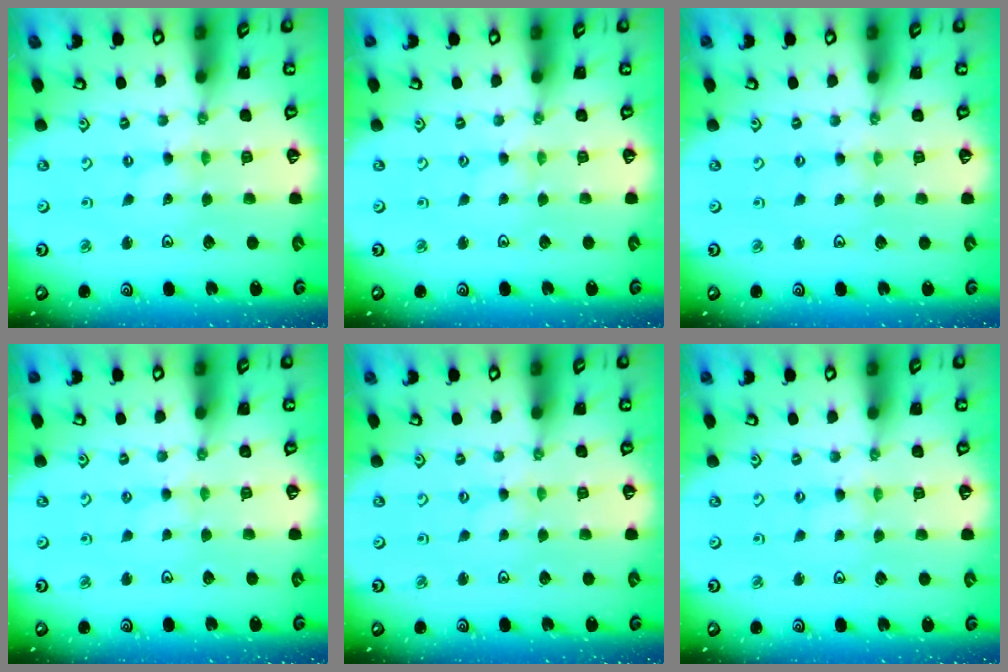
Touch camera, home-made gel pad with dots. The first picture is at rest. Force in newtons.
{"total": 1.1, "press": 1.1, "slide": 0.2}
{"total": 0.7, "press": 0.7, "slide": 0.1}
{"total": 1.5, "press": 1.4, "slide": 0.4}
{"total": 0.0}
{"total": 0.7, "press": 0.7, "slide": 0.1}